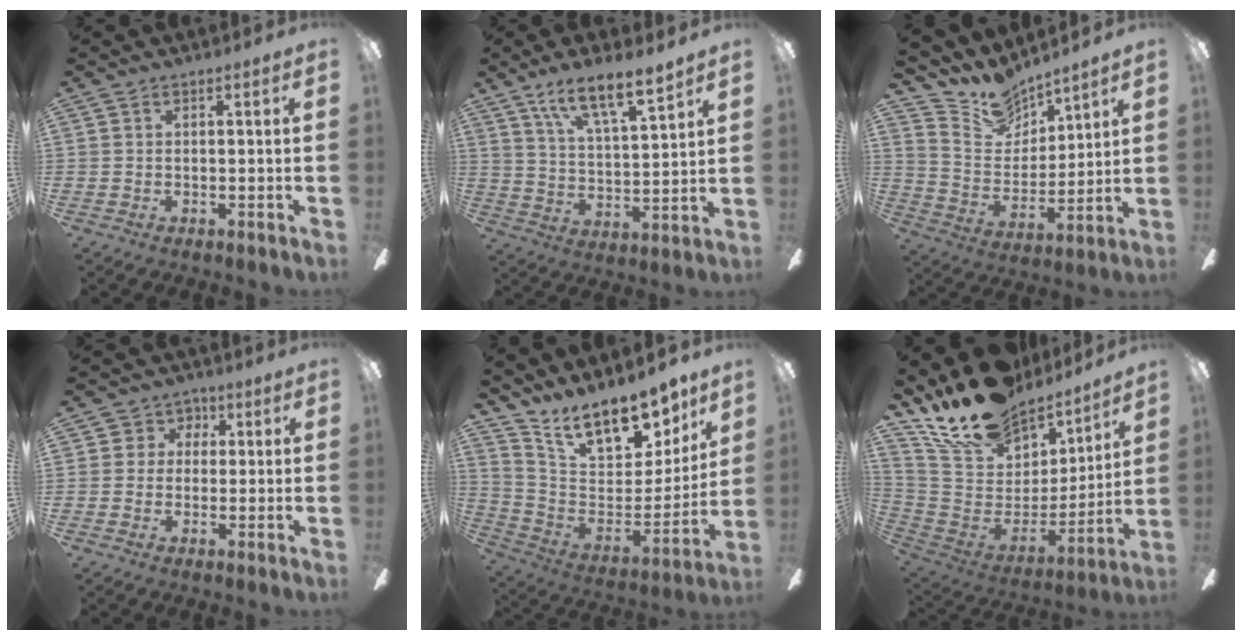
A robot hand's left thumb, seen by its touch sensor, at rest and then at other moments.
{"total": 11.9, "force": [9.6, 2.7, 6.5], "torque": [-0.116, -0.055, 0.169]}
{"total": 11.2, "force": [9.9, 4.9, 1.5], "torque": [-0.052, -0.080, 0.188]}
{"total": 4.3, "force": [0.3, 4.2, 0.7], "torque": [-0.011, 0.006, 0.000]}
{"total": 16.4, "force": [13.5, 6.8, 6.3], "torque": [-0.105, -0.110, 0.242]}
{"total": 20.7, "force": [17.3, 9.3, 6.7], "torque": [-0.133, -0.127, 0.323]}